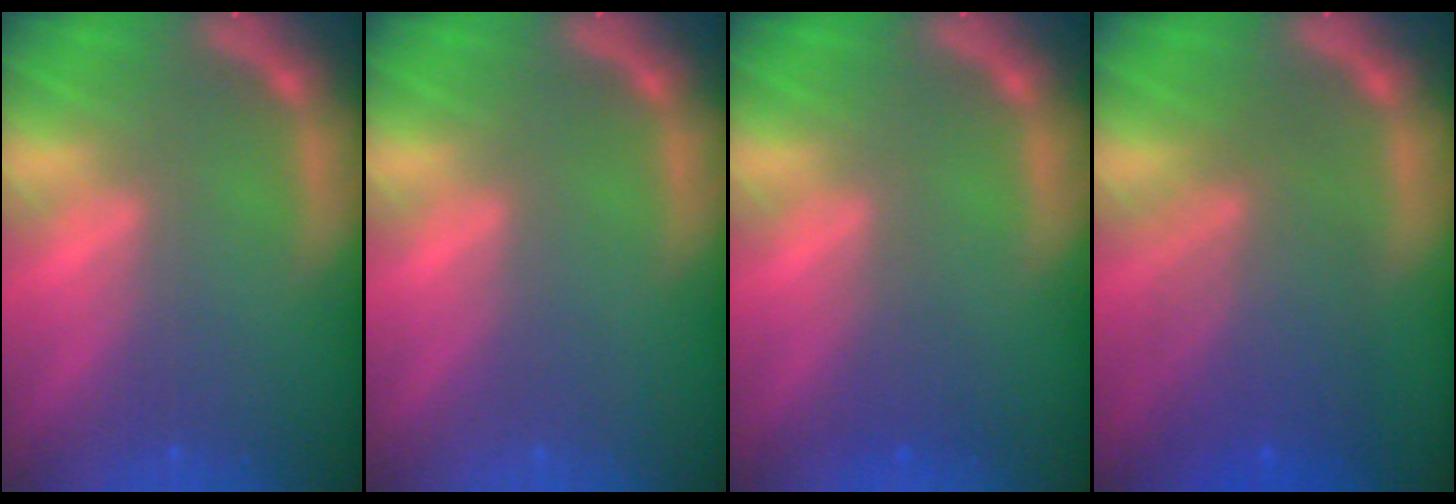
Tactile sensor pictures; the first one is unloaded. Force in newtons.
{"total": 0.0}
{"total": 1.5}
{"total": 7.0}